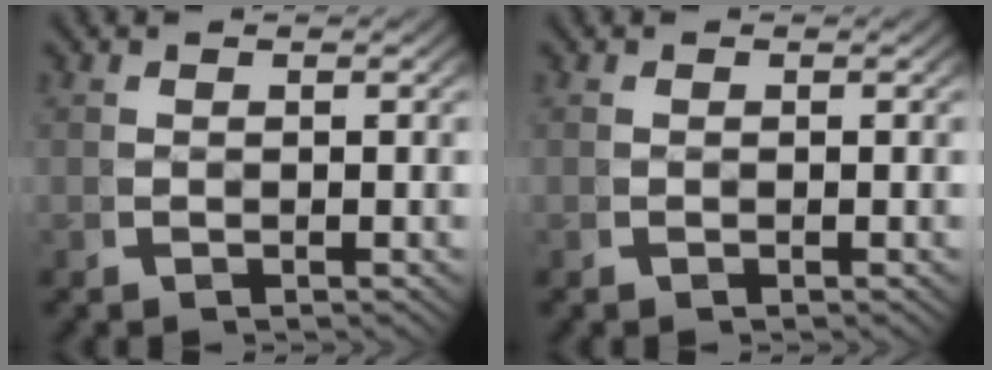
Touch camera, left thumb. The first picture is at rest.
{"total": 0.0}